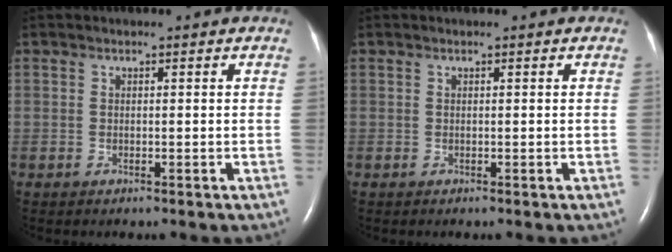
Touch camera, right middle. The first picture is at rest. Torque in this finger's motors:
{"motor_torque": [-0.05, -0.01, -0.01, 0.00]}